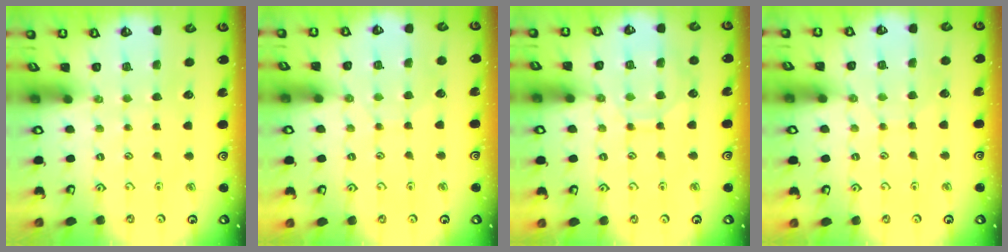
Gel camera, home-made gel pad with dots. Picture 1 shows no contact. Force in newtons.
{"total": 5.2, "press": 5.1, "slide": 0.7}
{"total": 10.3, "press": 10.2, "slide": 0.9}
{"total": 5.2, "press": 5.1, "slide": 0.7}